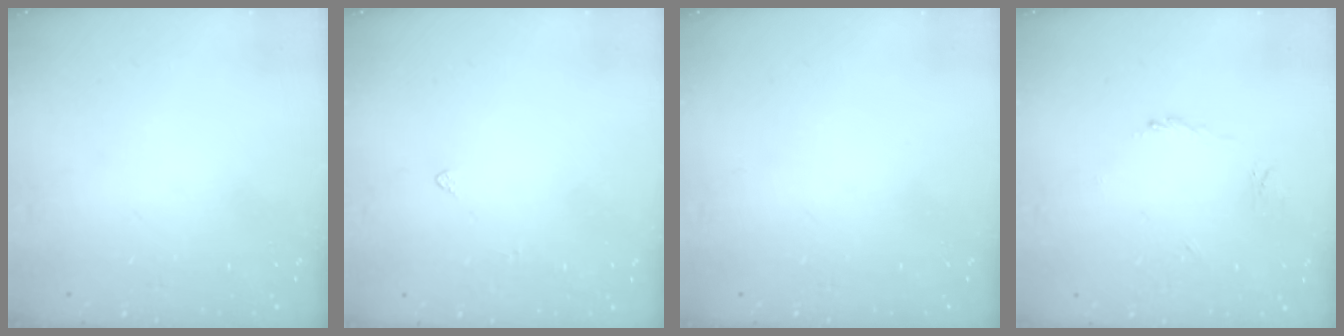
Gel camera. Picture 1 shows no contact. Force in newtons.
{"total": 2.9, "press": 2.8, "slide": 0.8}
{"total": 0.0}
{"total": 1.1, "press": 1.1, "slide": 0.4}